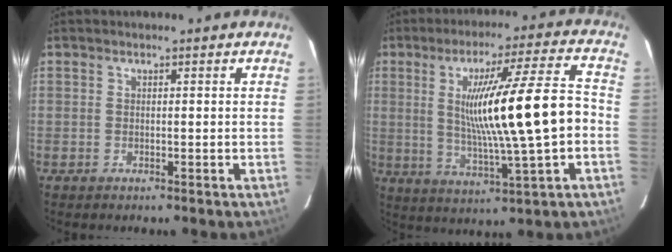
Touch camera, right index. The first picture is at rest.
{"total": 16.6, "force": [-0.3, 0.0, 16.6], "torque": [-0.280, 0.004, 0.000]}